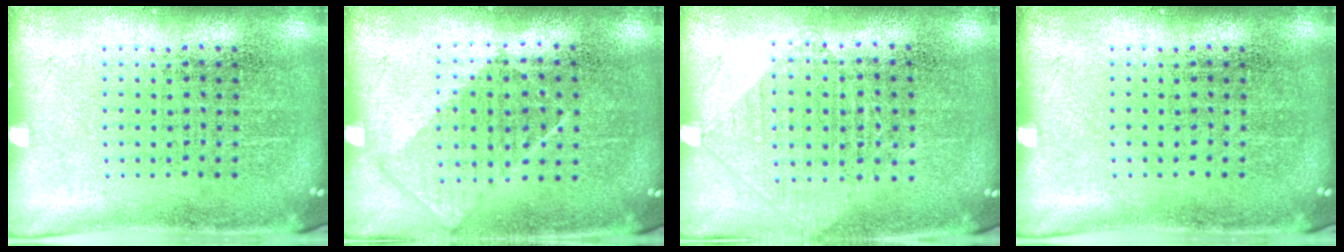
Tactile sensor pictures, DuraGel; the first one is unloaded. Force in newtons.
{"total": 0.9, "press": 0.7, "slide": 0.5}
{"total": 0.9, "press": 0.9, "slide": 0.3}
{"total": 0.0}